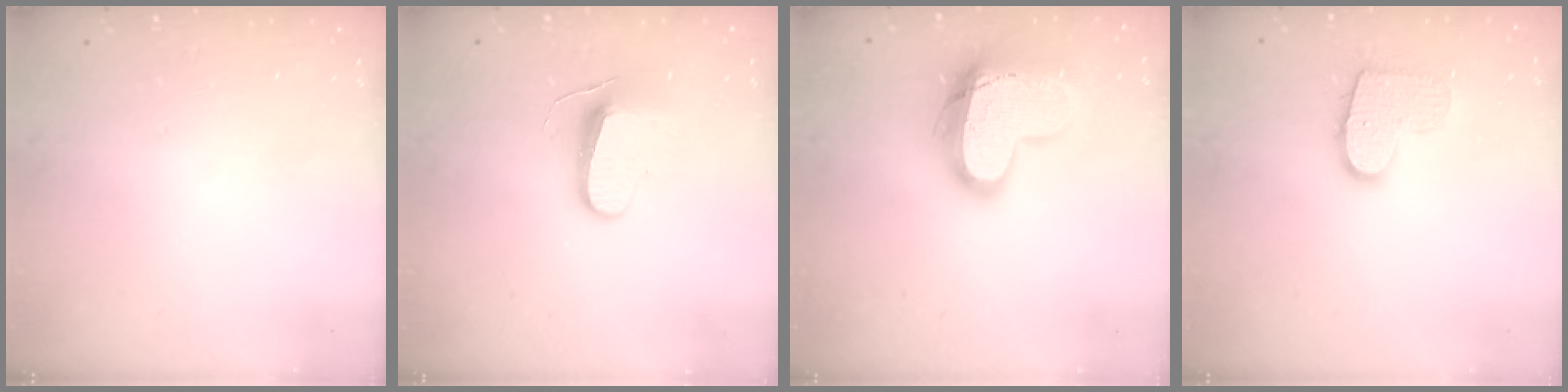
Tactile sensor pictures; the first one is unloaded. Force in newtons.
{"total": 9.2, "press": 9.2, "slide": 0.7}
{"total": 17.1, "press": 17.0, "slide": 1.6}
{"total": 10.8, "press": 10.8, "slide": 0.5}